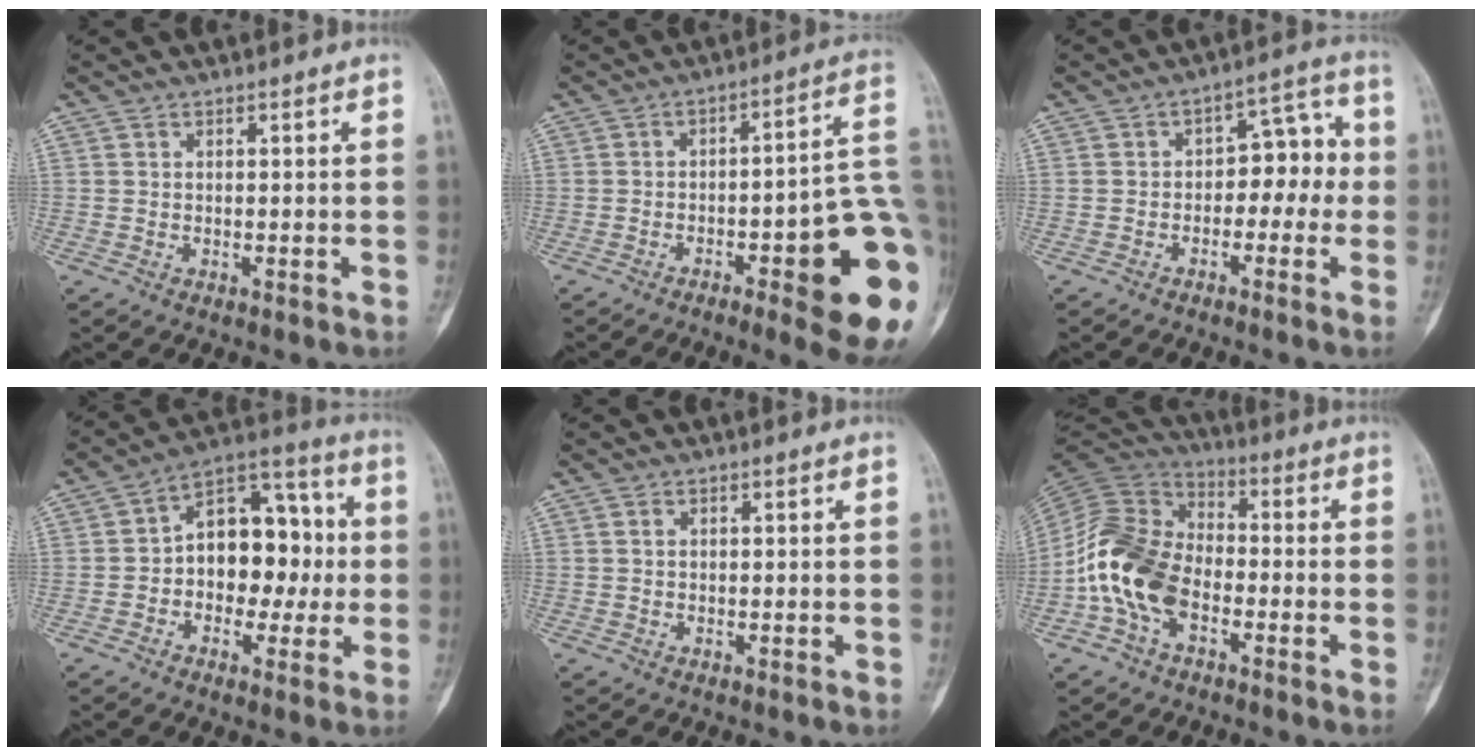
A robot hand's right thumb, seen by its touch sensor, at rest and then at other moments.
{"total": 20.0, "force": [-5.7, 4.7, 18.5], "torque": [-0.185, 0.027, -0.066]}
{"total": 7.8, "force": [-1.1, 5.1, 5.8], "torque": [-0.043, 0.037, -0.027]}
{"total": 14.9, "force": [-0.2, 10.0, 11.0], "torque": [-0.115, 0.041, -0.013]}
{"total": 0.8, "force": [0.4, 0.4, 0.6], "torque": [-0.012, 0.004, 0.007]}
{"total": 14.5, "force": [-4.3, 9.4, 10.2], "torque": [-0.194, 0.039, -0.092]}